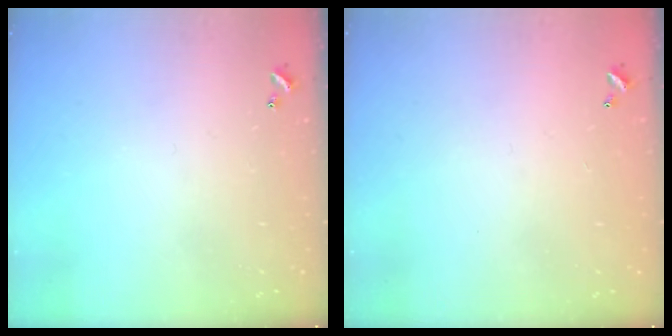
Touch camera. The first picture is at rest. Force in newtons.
{"total": 2.9, "press": 2.9, "slide": 0.1}